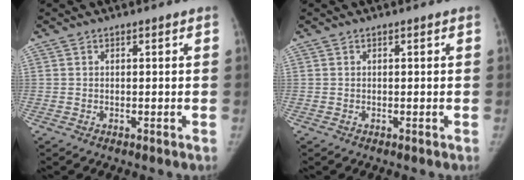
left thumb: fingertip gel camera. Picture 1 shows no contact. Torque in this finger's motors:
{"motor_torque": [0.00, 0.00, 0.46, -0.28, 0.09]}